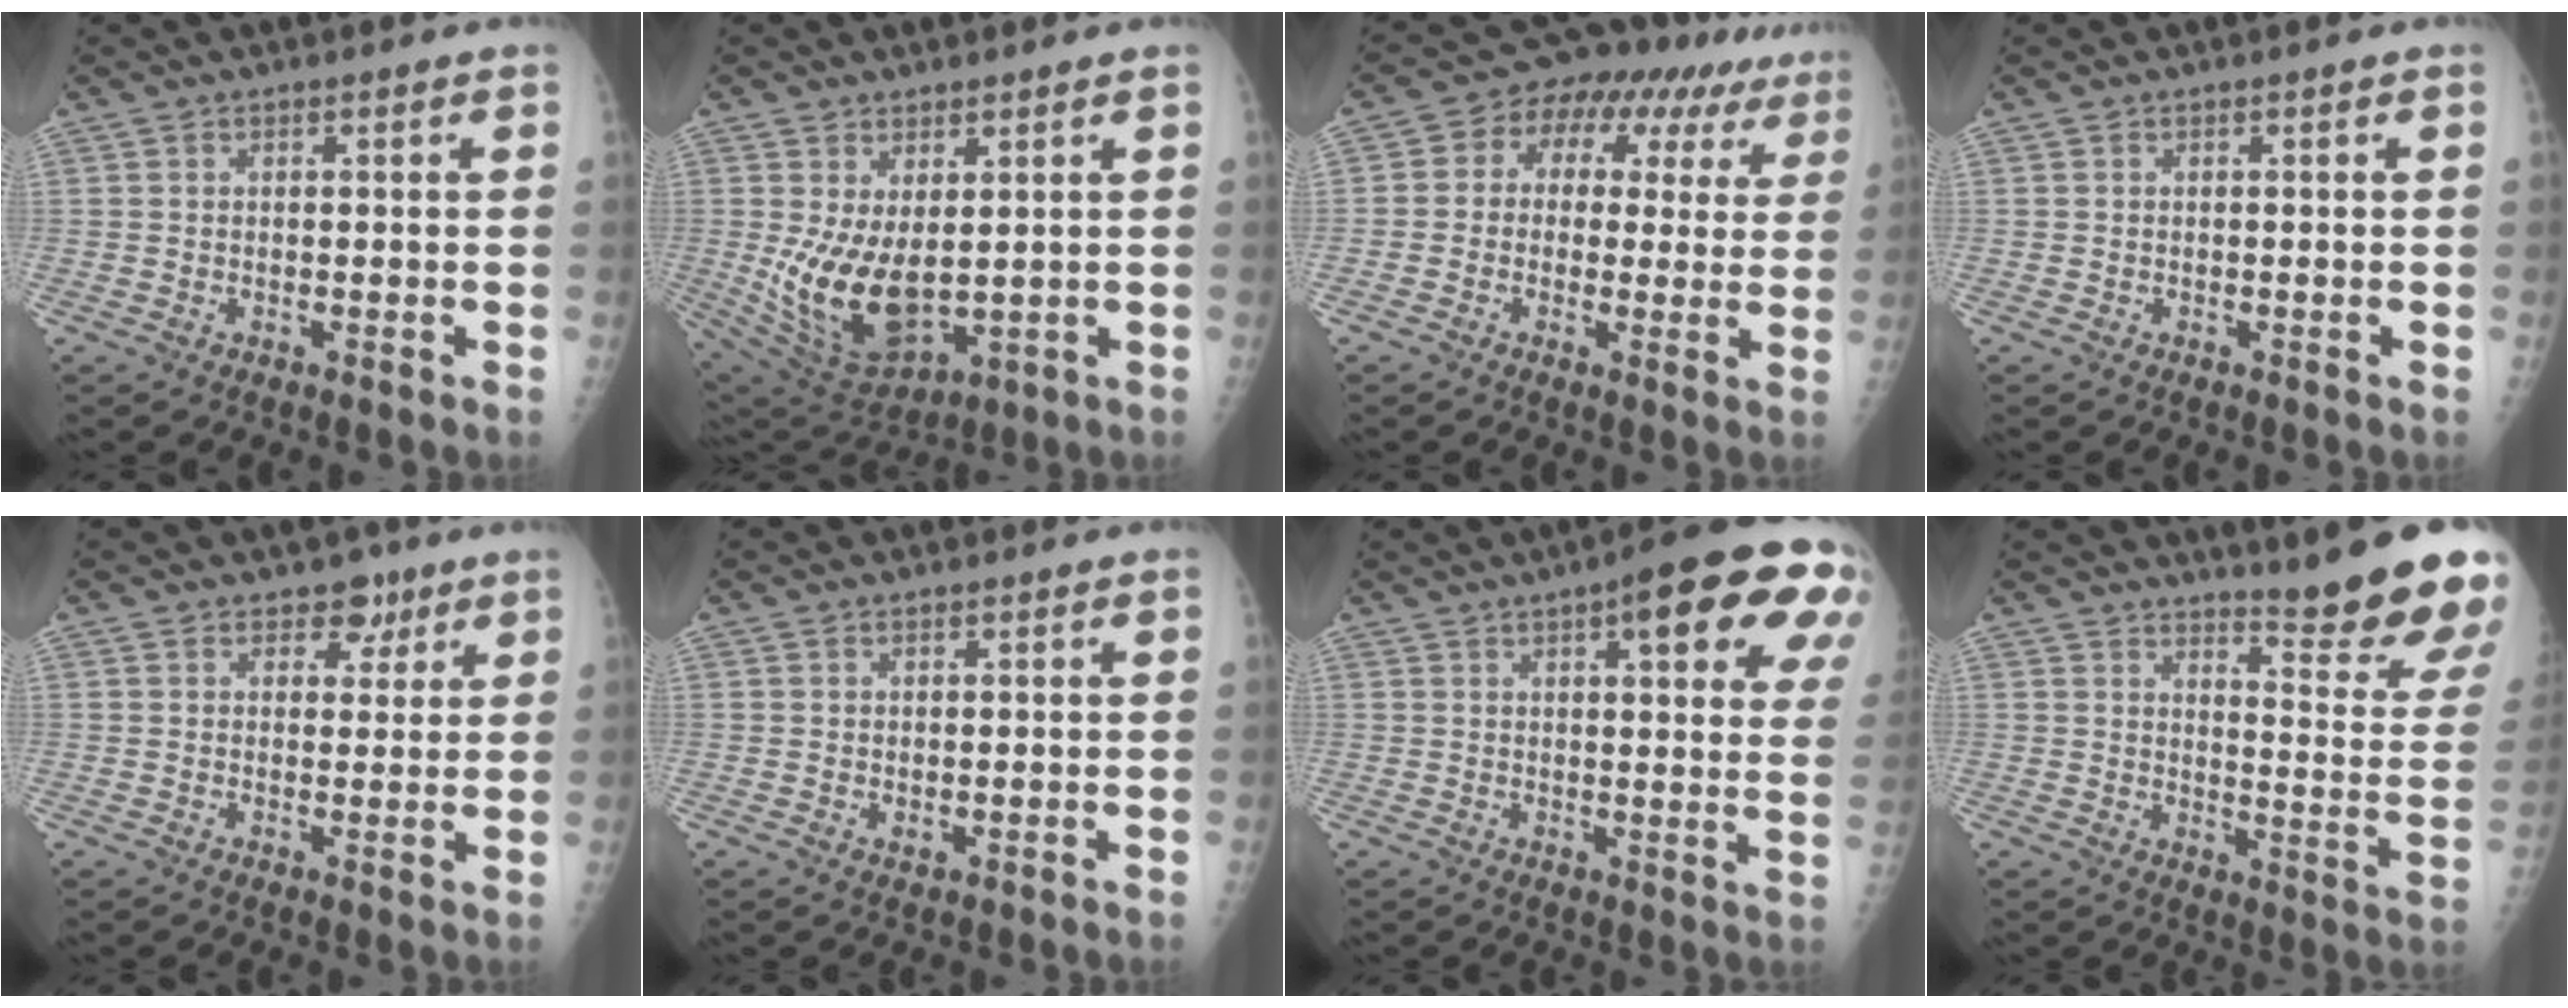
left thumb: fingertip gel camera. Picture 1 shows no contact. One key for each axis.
{"total": 12.1, "fx": 0.7, "fy": 6.5, "fz": 10.2, "tx": -0.175, "ty": -0.028, "tz": 0.037}
{"total": 14.5, "fx": 5.7, "fy": 10.3, "fz": 8.4, "tx": -0.063, "ty": 0.030, "tz": 0.070}
{"total": 0.0}
{"total": 4.3, "fx": 2.7, "fy": 2.9, "fz": 1.6, "tx": 0.014, "ty": -0.014, "tz": 0.036}
{"total": 1.2, "fx": 0.5, "fy": 0.6, "fz": 0.9, "tx": -0.011, "ty": -0.009, "tz": 0.011}
{"total": 20.4, "fx": 9.7, "fy": 5.3, "fz": 17.2, "tx": -0.201, "ty": -0.017, "tz": 0.113}
{"total": 18.3, "fx": 15.2, "fy": 1.0, "fz": 10.1, "tx": -0.111, "ty": -0.150, "tz": 0.197}